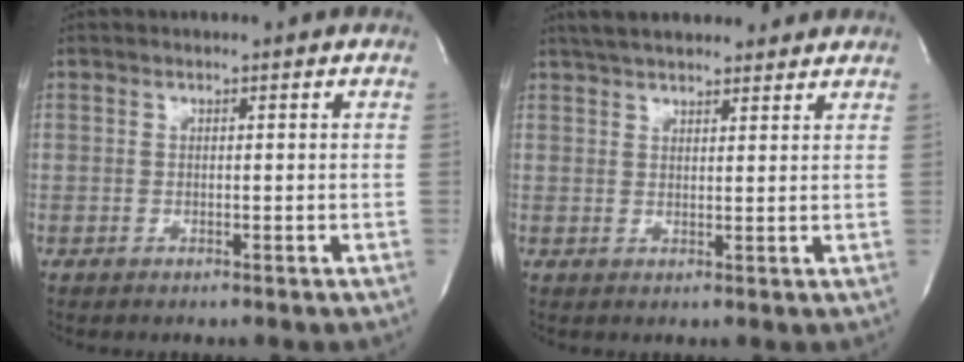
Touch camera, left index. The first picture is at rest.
{"total": 11.8, "force": [10.0, 3.4, 5.2], "torque": [-0.072, 0.035, 0.141]}